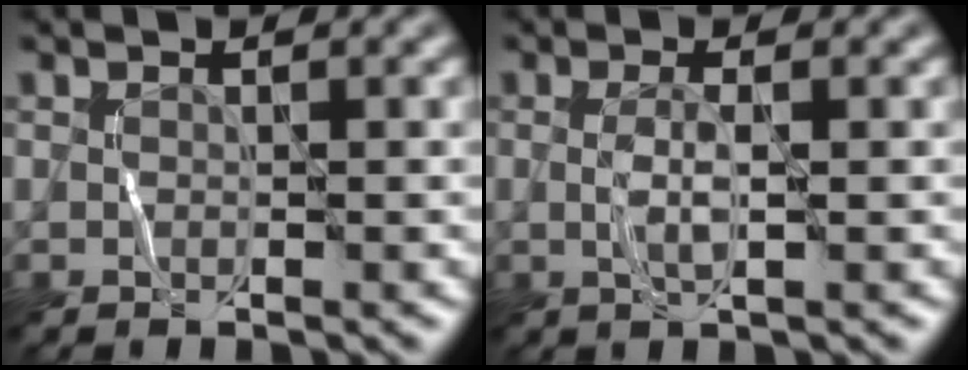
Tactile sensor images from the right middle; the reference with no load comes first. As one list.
[{"total": 1.6, "force": [0.1, 0.3, 1.6], "torque": [-0.037, 0.004, 0.000]}]